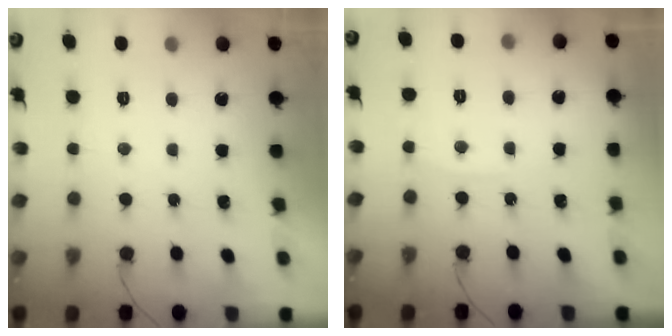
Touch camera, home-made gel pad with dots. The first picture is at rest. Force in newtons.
{"total": 3.6, "press": 3.6, "slide": 0.6}